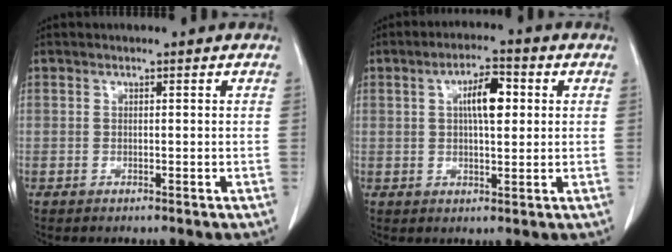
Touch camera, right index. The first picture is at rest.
{"total": 6.1, "force": [1.4, 1.9, 5.7], "torque": [-0.099, 0.010, 0.023]}